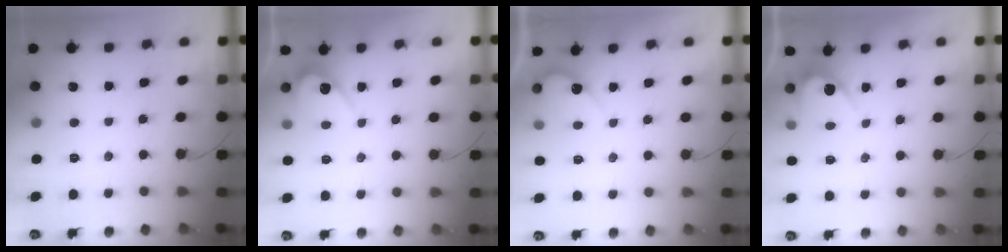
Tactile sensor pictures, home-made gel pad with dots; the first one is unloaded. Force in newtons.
{"total": 4.4, "press": 4.4, "slide": 0.3}
{"total": 4.5, "press": 4.5, "slide": 0.3}
{"total": 3.0, "press": 3.0, "slide": 0.2}